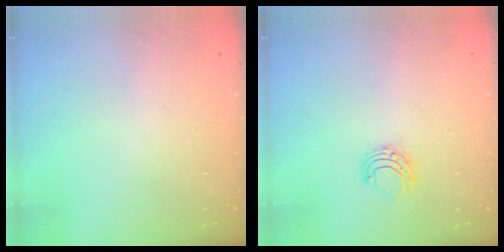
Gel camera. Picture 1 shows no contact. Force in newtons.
{"total": 5.5, "press": 5.4, "slide": 0.6}